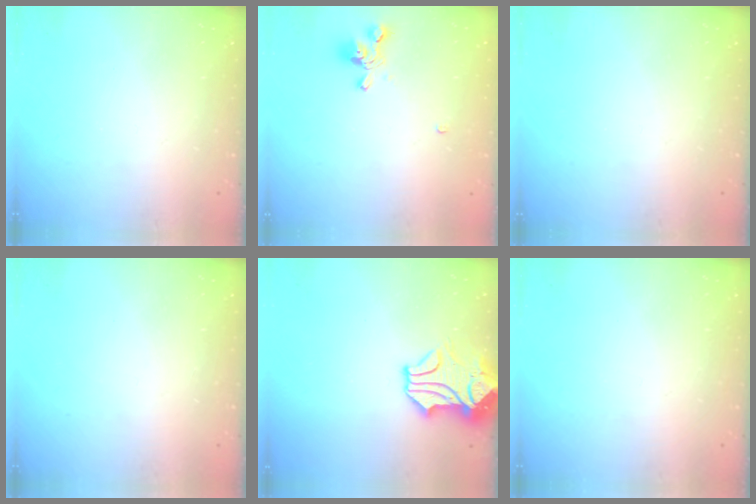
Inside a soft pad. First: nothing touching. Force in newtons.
{"total": 1.9, "press": 1.7, "slide": 1.0}
{"total": 0.0}
{"total": 0.0}
{"total": 2.1, "press": 1.6, "slide": 1.3}
{"total": 0.0}